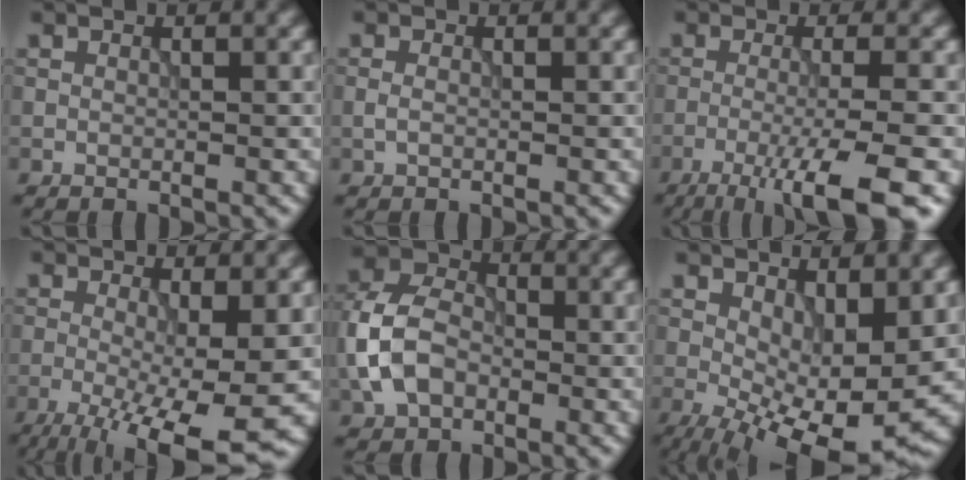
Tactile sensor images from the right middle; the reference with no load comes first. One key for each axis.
{"total": 1.1, "fx": -0.2, "fy": 0.6, "fz": 0.8, "tx": -0.020, "ty": 0.001, "tz": -0.007}
{"total": 7.9, "fx": -4.5, "fy": 1.3, "fz": 6.3, "tx": -0.092, "ty": 0.000, "tz": -0.079}
{"total": 9.9, "fx": -3.3, "fy": 2.6, "fz": 8.9, "tx": -0.148, "ty": -0.015, "tz": -0.049}
{"total": 6.6, "fx": -1.5, "fy": 4.8, "fz": 4.3, "tx": -0.091, "ty": 0.013, "tz": -0.040}
{"total": 9.9, "fx": -1.1, "fy": 4.1, "fz": 8.9, "tx": -0.144, "ty": -0.009, "tz": -0.012}